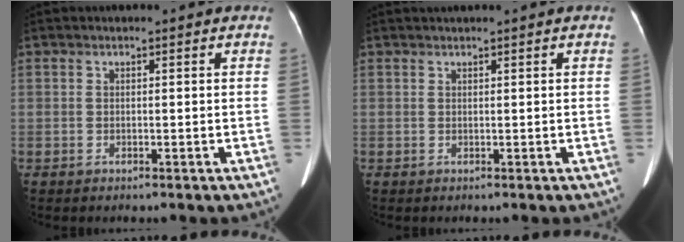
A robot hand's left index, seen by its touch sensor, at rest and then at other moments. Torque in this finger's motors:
{"motor_torque": [0.14, -0.13, 0.00, 0.05]}